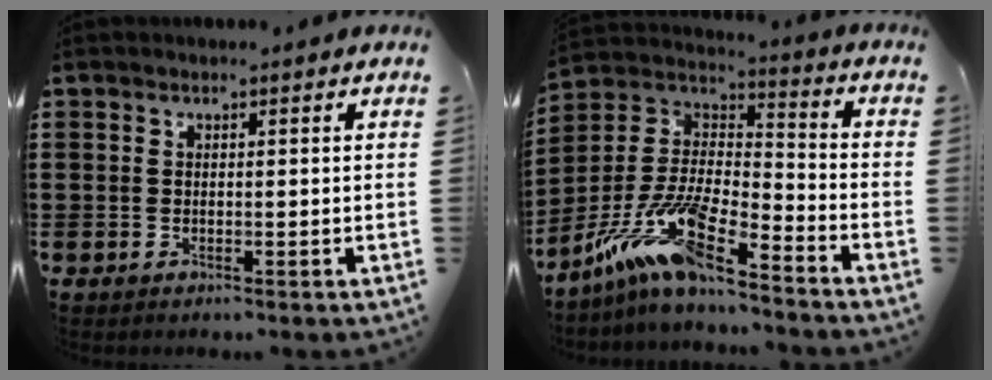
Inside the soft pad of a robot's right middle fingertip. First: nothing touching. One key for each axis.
{"total": 13.2, "fx": -9.8, "fy": 2.4, "fz": 8.4, "tx": -0.191, "ty": 0.005, "tz": -0.198}